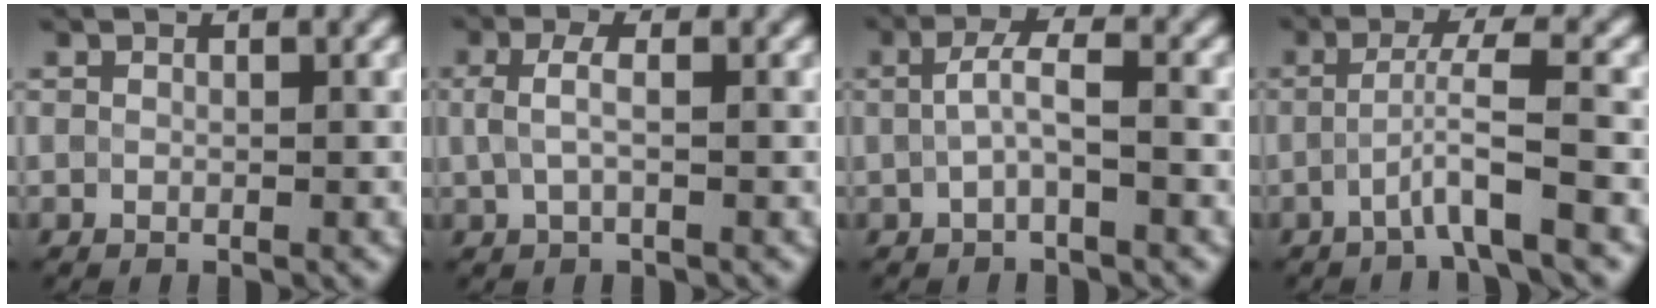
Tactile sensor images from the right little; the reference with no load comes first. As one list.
[{"total": 2.1, "force": [0.2, 0.7, 1.9], "torque": [-0.041, 0.004, 0.004]}, {"total": 2.5, "force": [-0.1, 0.5, 2.5], "torque": [-0.050, 0.004, -0.005]}, {"total": 4.0, "force": [-1.4, 0.1, 3.7], "torque": [-0.060, 0.012, -0.036]}]